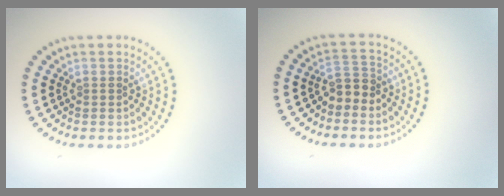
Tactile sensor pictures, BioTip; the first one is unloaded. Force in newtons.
{"total": 2.0, "press": 1.8, "slide": 0.9}